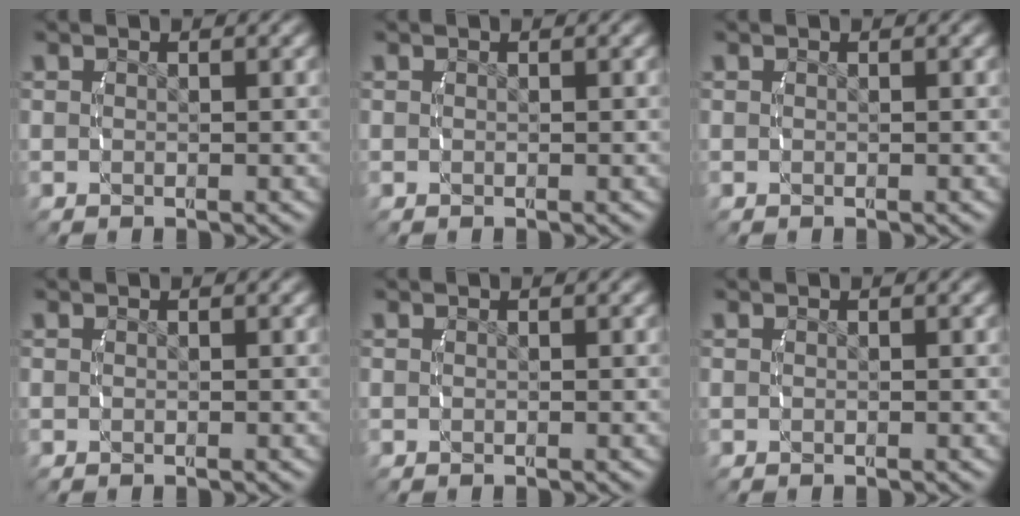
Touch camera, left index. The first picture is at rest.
{"total": 0.0}
{"total": 0.0}
{"total": 0.0}
{"total": 0.0}
{"total": 0.0}